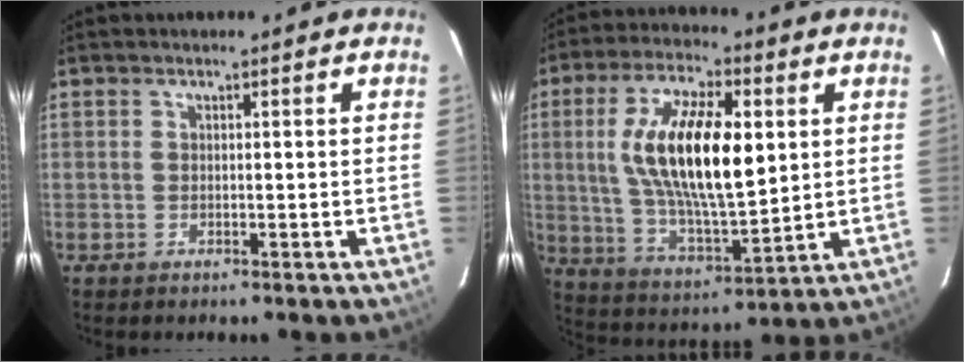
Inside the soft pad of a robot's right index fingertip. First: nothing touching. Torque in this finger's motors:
{"motor_torque": [1.44, -0.43, 1.05, 0.21]}